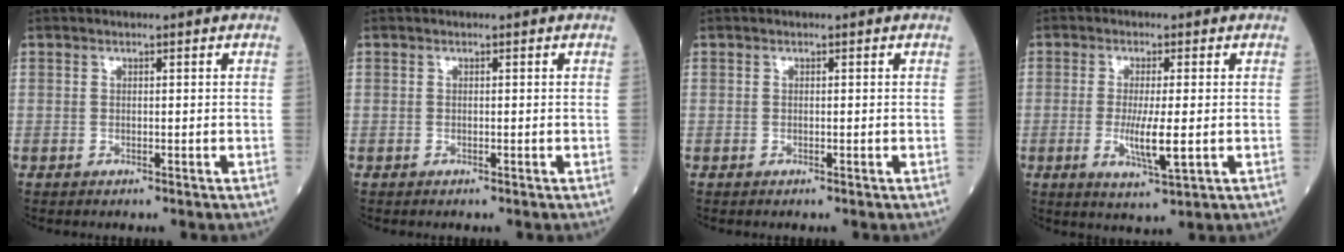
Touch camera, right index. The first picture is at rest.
{"total": 0.0}
{"total": 0.0}
{"total": 6.6, "force": [-1.0, 1.2, 6.4], "torque": [-0.126, -0.015, -0.018]}